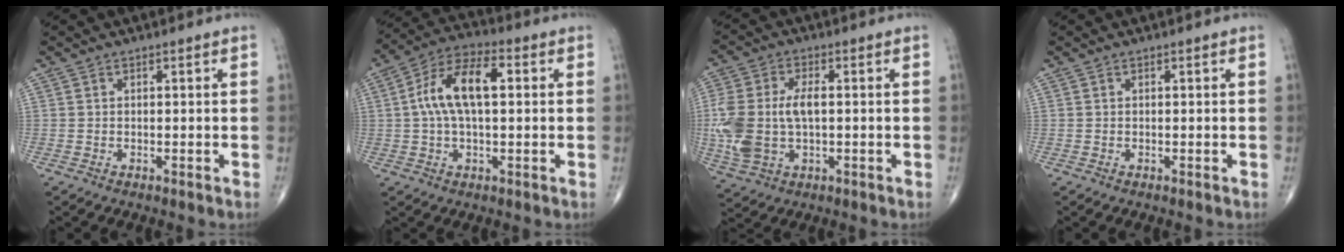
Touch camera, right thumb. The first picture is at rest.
{"total": 12.3, "force": [1.7, 5.9, 10.7], "torque": [-0.203, 0.030, 0.024]}
{"total": 13.1, "force": [-0.3, 7.5, 10.7], "torque": [-0.255, 0.007, 0.000]}
{"total": 0.0}